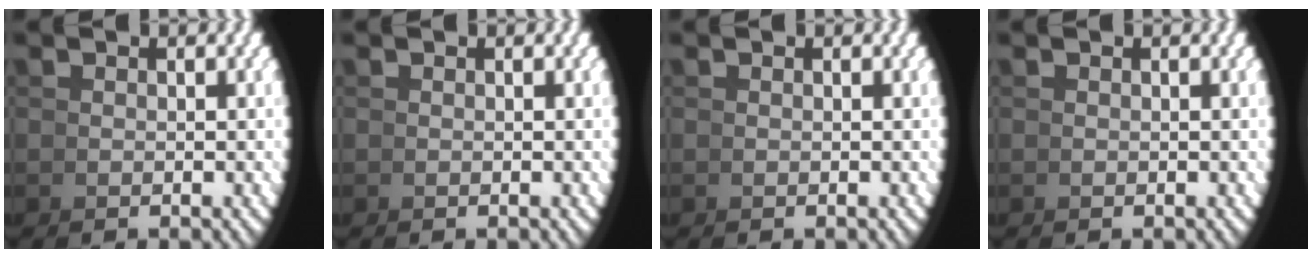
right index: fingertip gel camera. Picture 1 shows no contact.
{"total": 0.0}
{"total": 0.0}
{"total": 0.0}